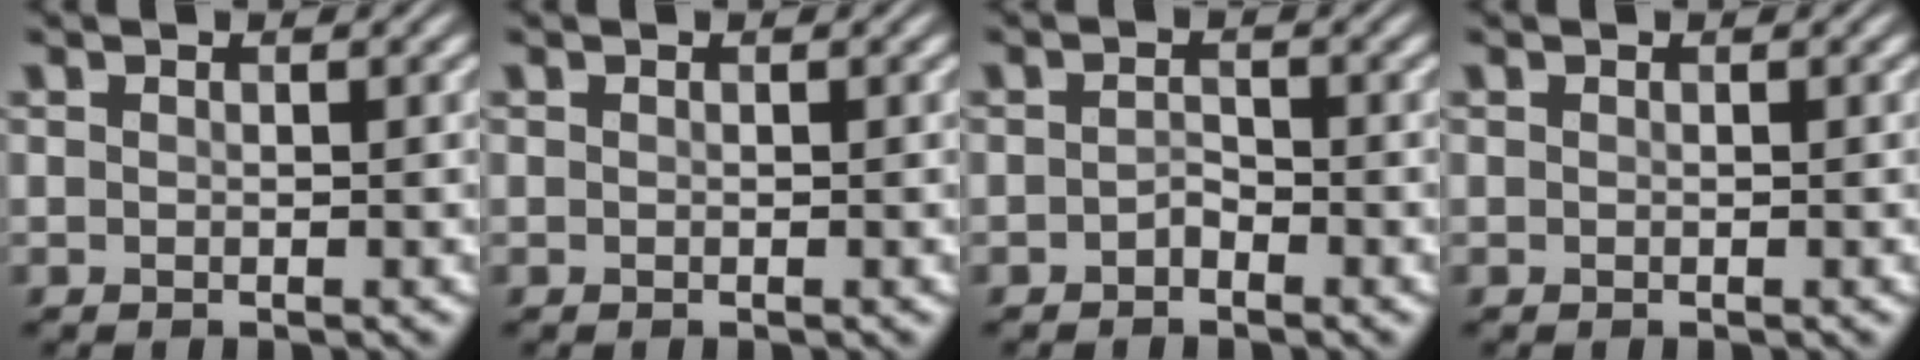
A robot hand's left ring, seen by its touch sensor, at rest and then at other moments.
{"total": 0.0}
{"total": 1.1, "force": [-0.7, 0.5, 0.6], "torque": [-0.013, 0.003, -0.014]}
{"total": 0.0}